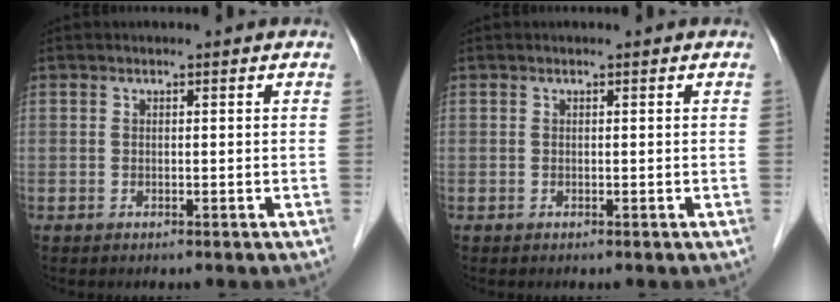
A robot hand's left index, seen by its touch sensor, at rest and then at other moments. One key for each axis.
{"total": 0.0}